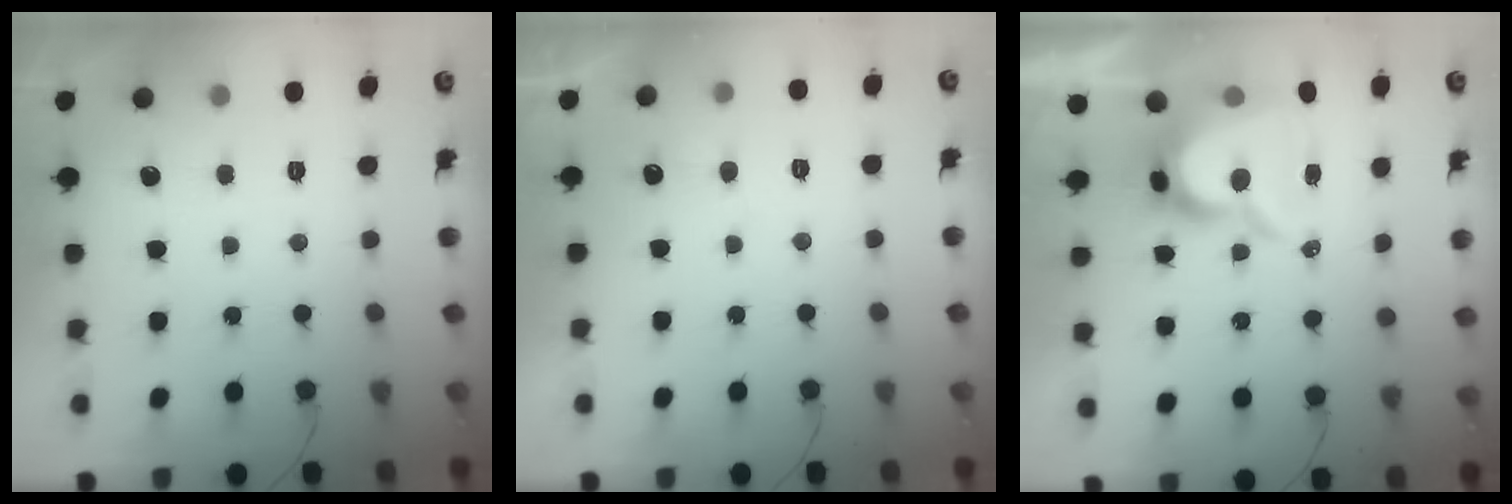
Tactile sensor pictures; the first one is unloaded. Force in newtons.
{"total": 5.3, "press": 5.3, "slide": 0.3}
{"total": 12.5, "press": 12.5, "slide": 1.2}